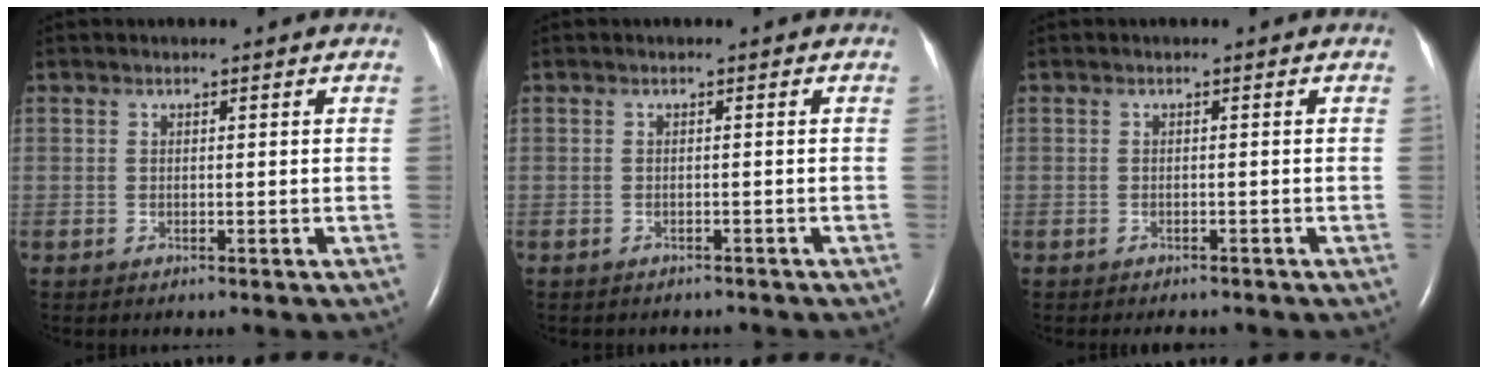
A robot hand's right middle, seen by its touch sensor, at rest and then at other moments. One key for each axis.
{"total": 3.0, "fx": -2.7, "fy": 1.1, "fz": 0.6, "tx": -0.012, "ty": -0.002, "tz": -0.030}
{"total": 3.1, "fx": -2.7, "fy": 1.0, "fz": 1.1, "tx": -0.016, "ty": -0.005, "tz": -0.026}